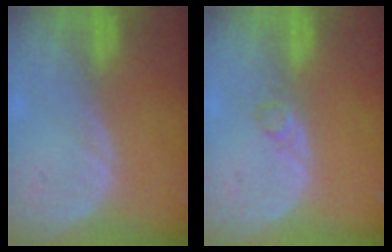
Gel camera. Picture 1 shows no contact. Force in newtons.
{"total": 1.4, "press": 1.4, "slide": 0.1}